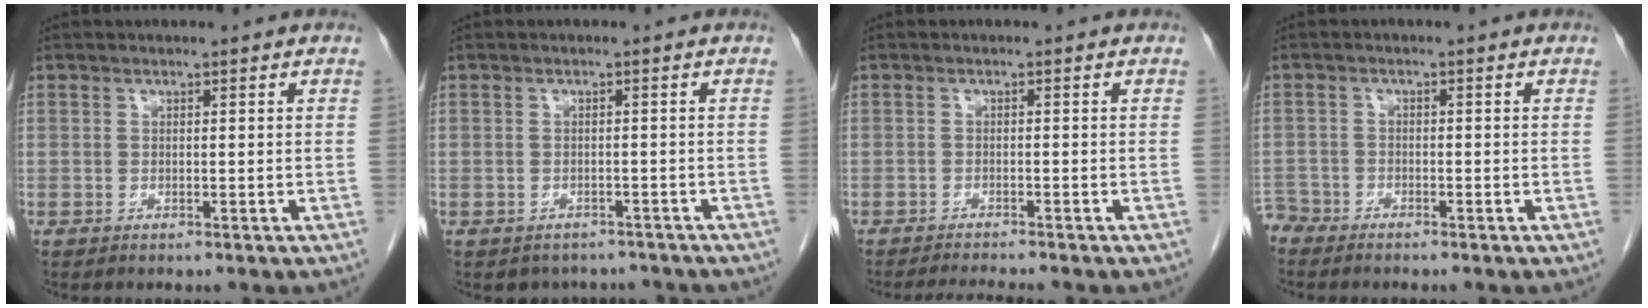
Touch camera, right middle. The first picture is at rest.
{"total": 4.7, "force": [-4.1, 2.3, 0.2], "torque": [0.006, 0.009, -0.049]}
{"total": 4.0, "force": [-3.7, -0.2, 1.4], "torque": [-0.019, -0.014, -0.057]}
{"total": 2.9, "force": [-2.8, 0.8, -0.2], "torque": [0.008, -0.004, -0.054]}